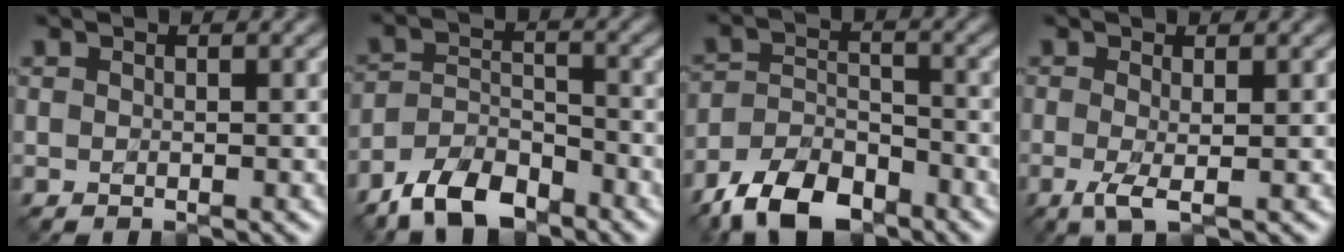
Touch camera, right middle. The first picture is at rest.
{"total": 6.3, "force": [-5.0, 2.7, 2.7], "torque": [-0.048, 0.001, -0.101]}
{"total": 7.4, "force": [-5.6, 3.4, 3.3], "torque": [-0.059, 0.003, -0.112]}
{"total": 2.0, "force": [-0.5, 0.4, 1.9], "torque": [-0.045, -0.004, -0.012]}